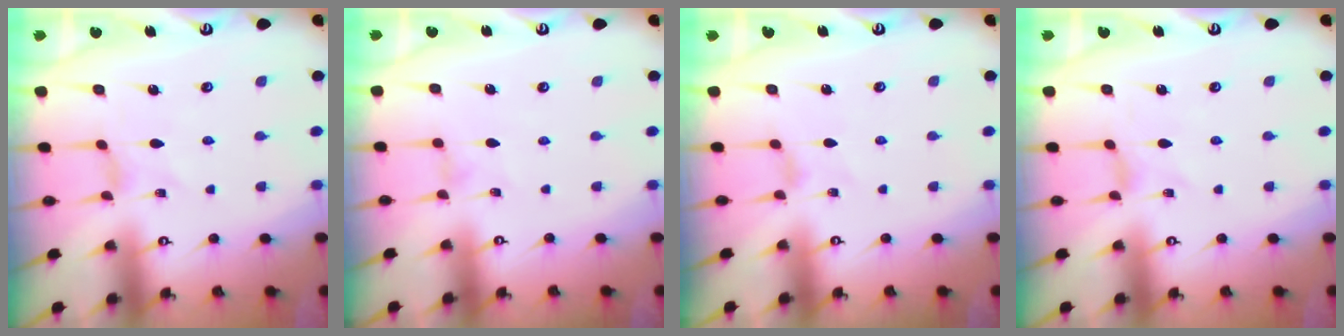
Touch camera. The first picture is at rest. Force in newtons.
{"total": 0.0}
{"total": 0.9, "press": 0.8, "slide": 0.4}
{"total": 0.0}